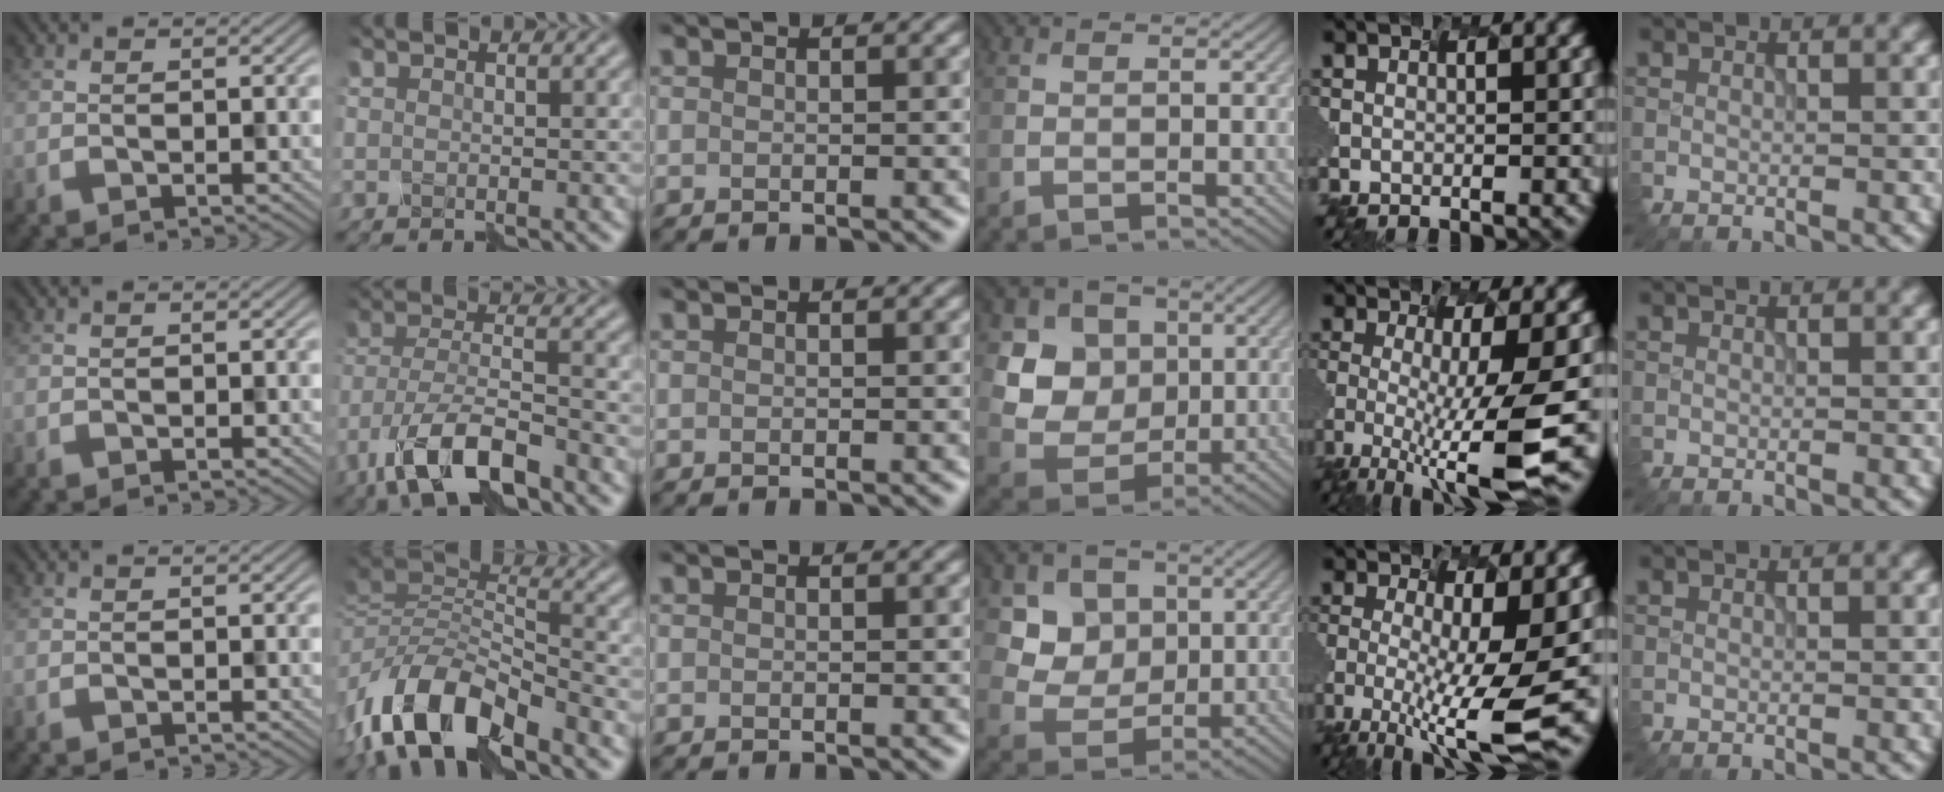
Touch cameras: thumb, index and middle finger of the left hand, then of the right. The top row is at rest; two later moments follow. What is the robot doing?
{"motion": "disassemble", "object": "puzzle pieces"}